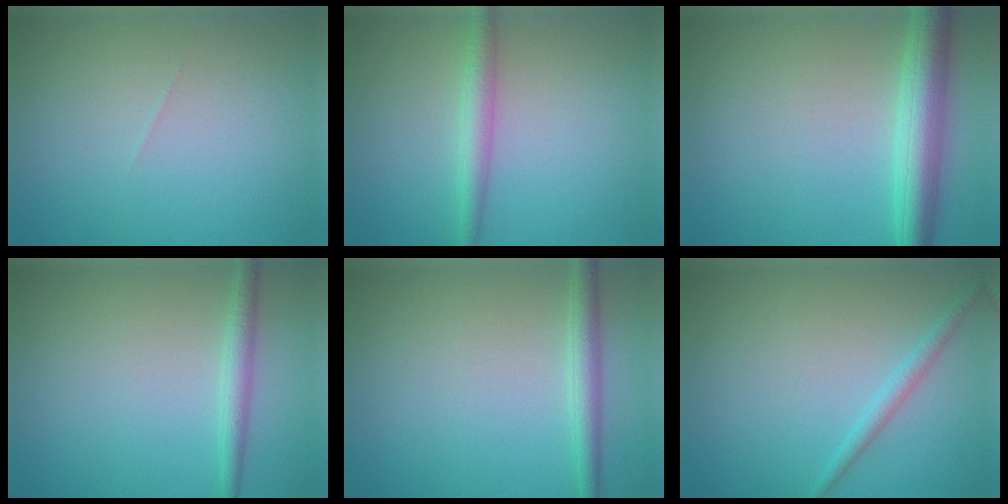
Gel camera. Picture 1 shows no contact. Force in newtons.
{"total": 2.3, "press": 2.3, "slide": 0.1}
{"total": 5.2, "press": 5.2, "slide": 0.2}
{"total": 1.9, "press": 1.9, "slide": 0.0}
{"total": 2.2, "press": 2.2, "slide": 0.0}
{"total": 1.5, "press": 1.5, "slide": 0.1}